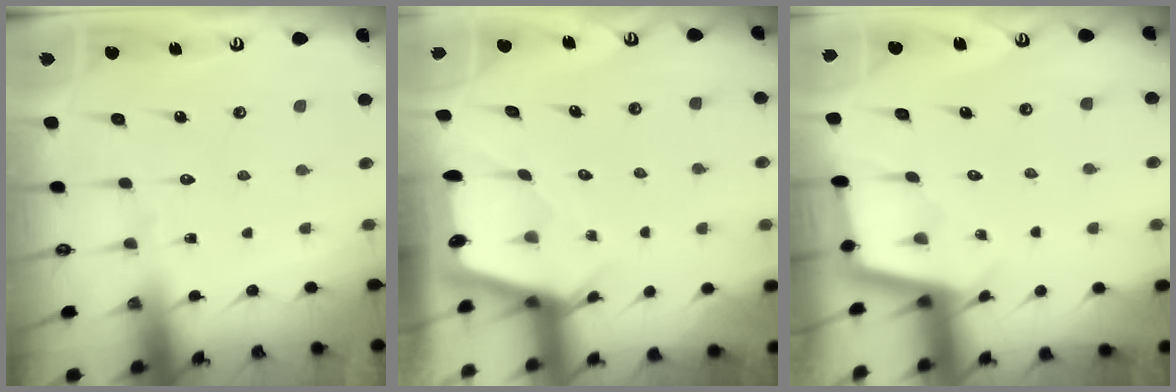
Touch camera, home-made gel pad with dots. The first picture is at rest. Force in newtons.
{"total": 2.4, "press": 2.4, "slide": 0.2}
{"total": 2.2, "press": 2.2, "slide": 0.1}